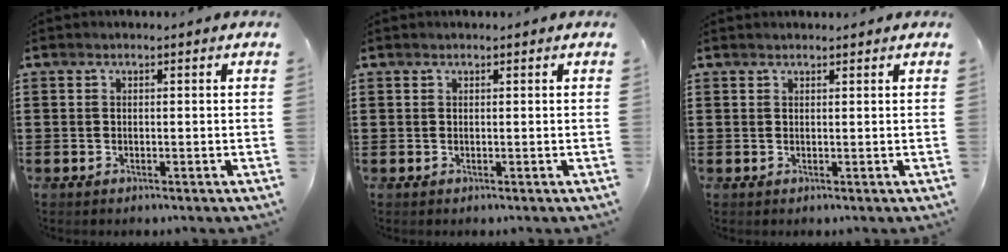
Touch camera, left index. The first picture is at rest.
{"total": 0.0}
{"total": 0.7, "force": [0.7, 0.0, 0.1], "torque": [-0.004, -0.001, 0.014]}